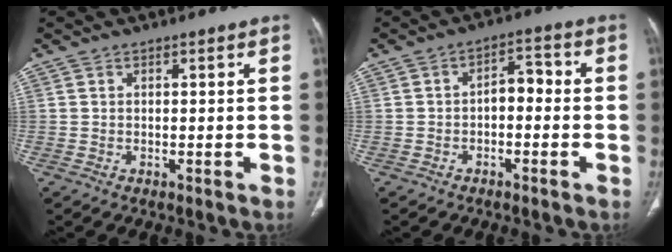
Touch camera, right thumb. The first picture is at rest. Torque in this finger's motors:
{"motor_torque": [0.69, 0.98, 0.74, -0.29, -0.01]}